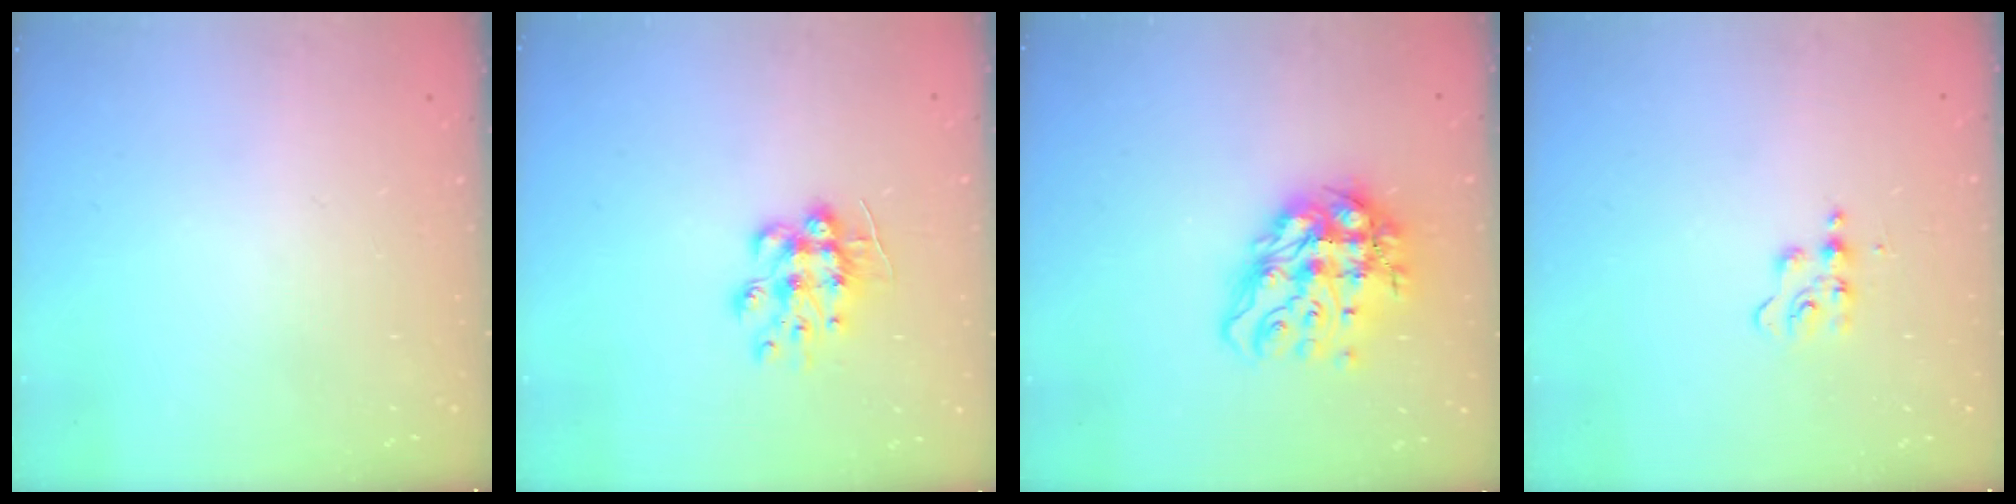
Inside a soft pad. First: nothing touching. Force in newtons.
{"total": 9.3, "press": 9.3, "slide": 0.7}
{"total": 15.4, "press": 15.2, "slide": 2.1}
{"total": 5.5, "press": 5.5, "slide": 0.8}